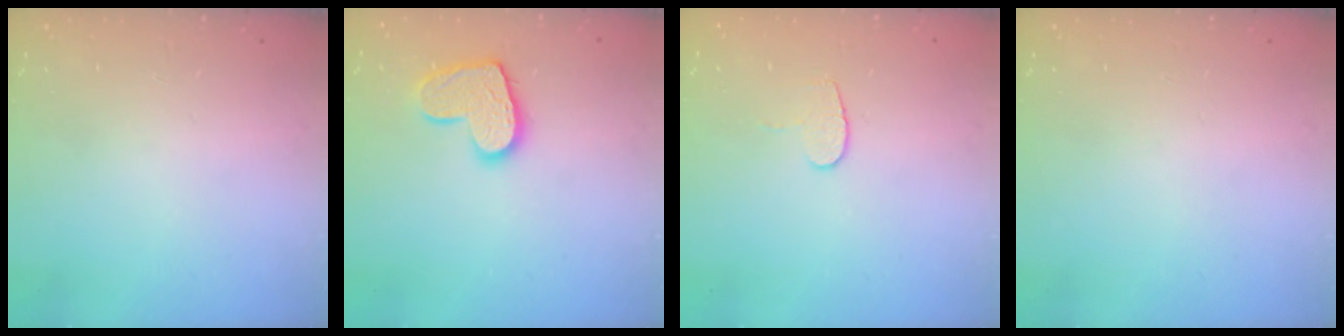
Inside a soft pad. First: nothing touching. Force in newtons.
{"total": 11.6, "press": 11.6, "slide": 0.8}
{"total": 5.0, "press": 5.0, "slide": 0.5}
{"total": 0.0}